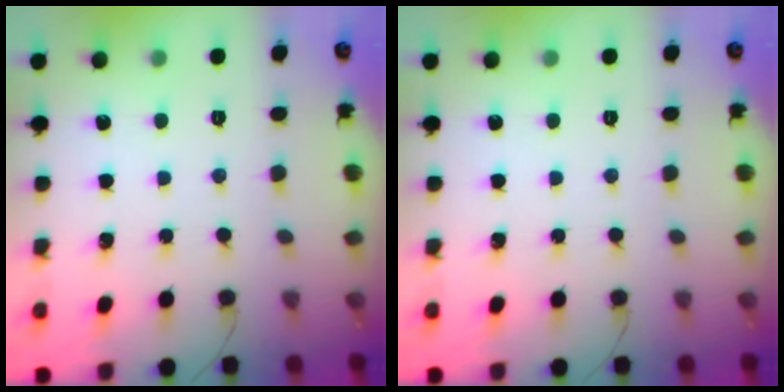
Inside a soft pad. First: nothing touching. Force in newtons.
{"total": 0.0}